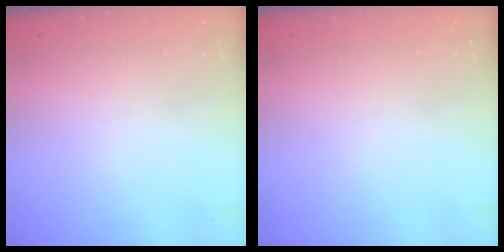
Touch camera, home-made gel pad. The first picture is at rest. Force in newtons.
{"total": 0.0}